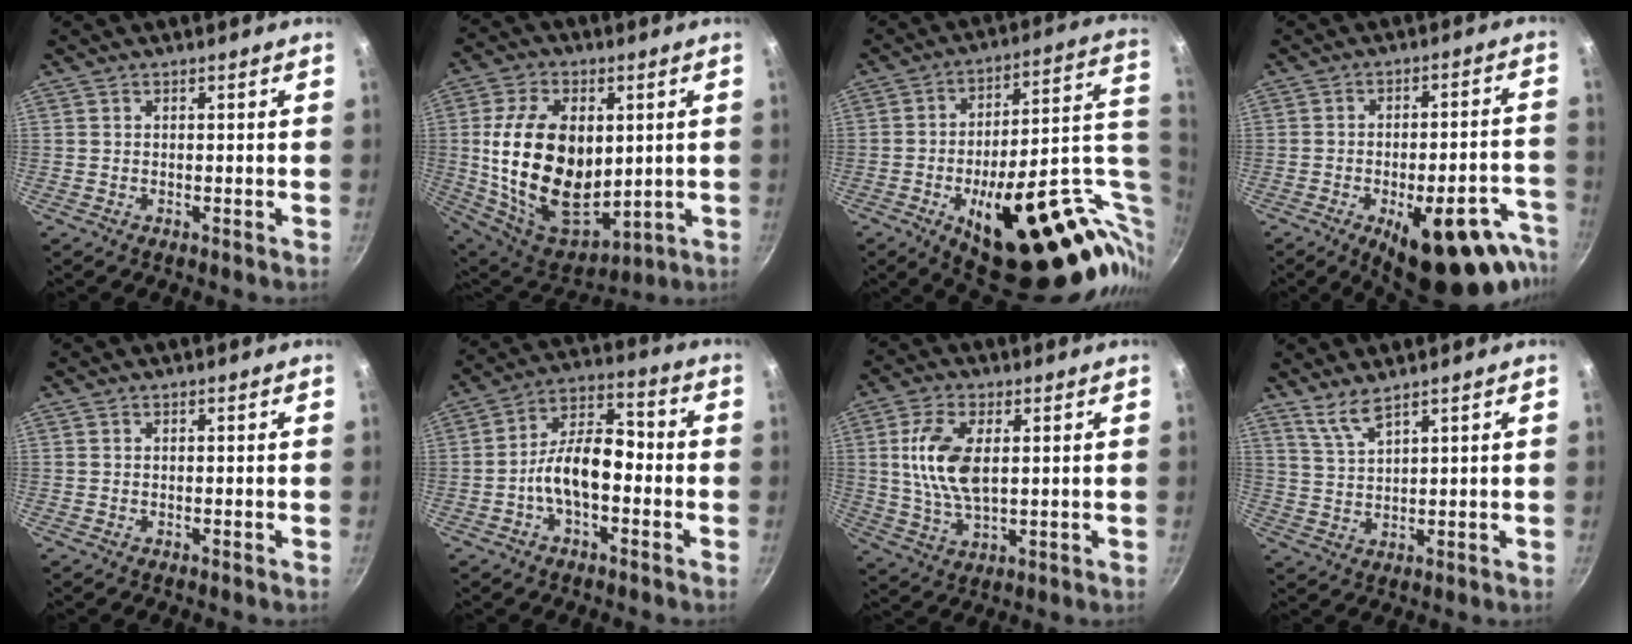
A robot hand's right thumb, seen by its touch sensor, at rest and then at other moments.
{"total": 24.8, "force": [-1.2, 17.1, 17.9], "torque": [-0.265, 0.004, -0.002]}
{"total": 33.1, "force": [-4.7, 14.6, 29.4], "torque": [-0.364, 0.011, -0.039]}
{"total": 22.0, "force": [-12.3, 8.7, 16.1], "torque": [-0.134, 0.048, -0.160]}
{"total": 0.0}
{"total": 11.1, "force": [-2.7, 6.0, 8.9], "torque": [-0.128, 0.052, -0.059]}
{"total": 11.0, "force": [2.0, 5.5, 9.3], "torque": [-0.178, -0.004, 0.040]}
{"total": 4.5, "force": [3.7, 0.4, 2.6], "torque": [-0.053, -0.027, 0.081]}